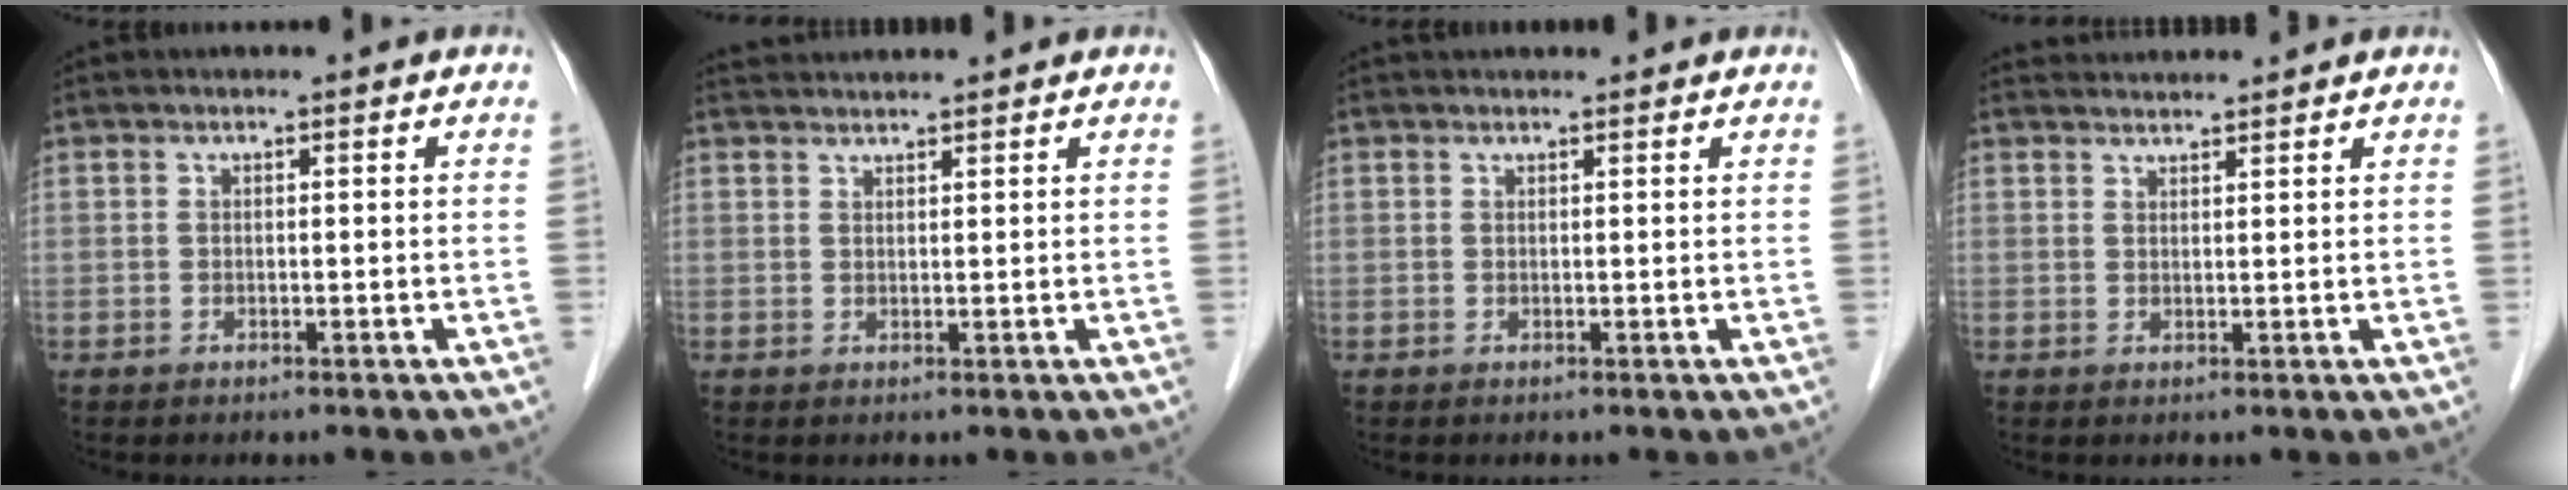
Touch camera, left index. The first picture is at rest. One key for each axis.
{"total": 4.0, "fx": 3.9, "fy": -0.2, "fz": 0.8, "tx": -0.012, "ty": 0.029, "tz": 0.068}
{"total": 3.3, "fx": 3.2, "fy": 0.5, "fz": 0.8, "tx": -0.010, "ty": 0.029, "tz": 0.043}
{"total": 3.6, "fx": 3.6, "fy": 0.0, "fz": 0.2, "tx": -0.010, "ty": 0.026, "tz": 0.062}